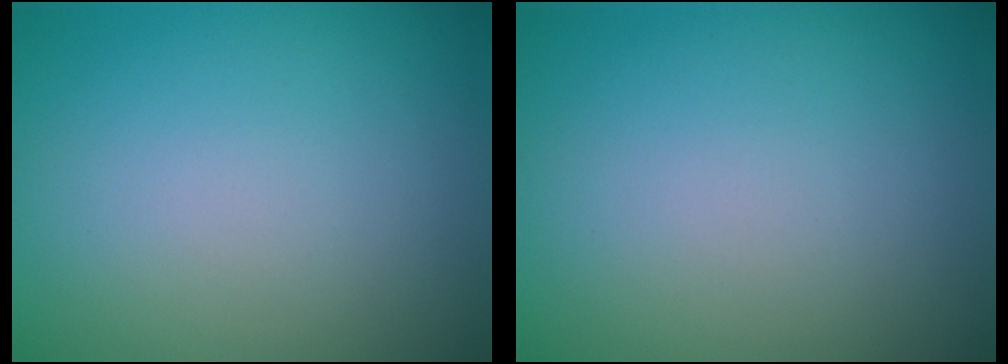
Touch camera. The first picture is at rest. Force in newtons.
{"total": 0.0}